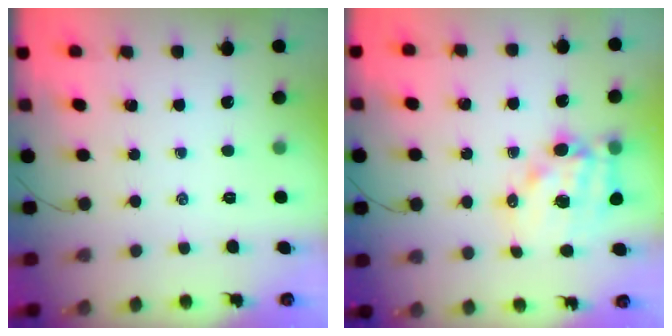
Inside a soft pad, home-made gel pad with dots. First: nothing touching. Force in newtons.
{"total": 13.8, "press": 13.4, "slide": 3.6}